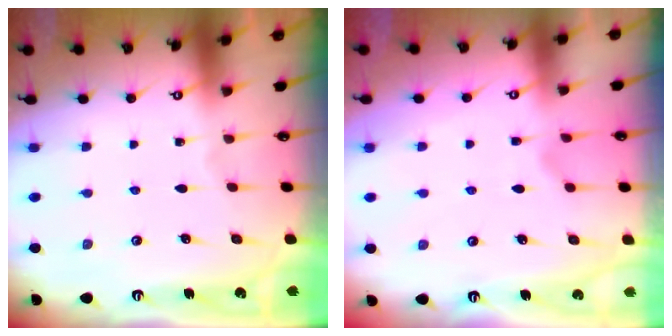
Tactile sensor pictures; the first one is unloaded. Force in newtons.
{"total": 0.7, "press": 0.4, "slide": 0.6}